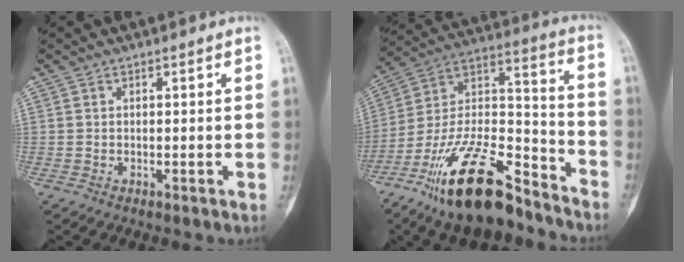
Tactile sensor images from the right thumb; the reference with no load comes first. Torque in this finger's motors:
{"motor_torque": [3.09, 1.80, 1.47, -1.30, 0.14]}